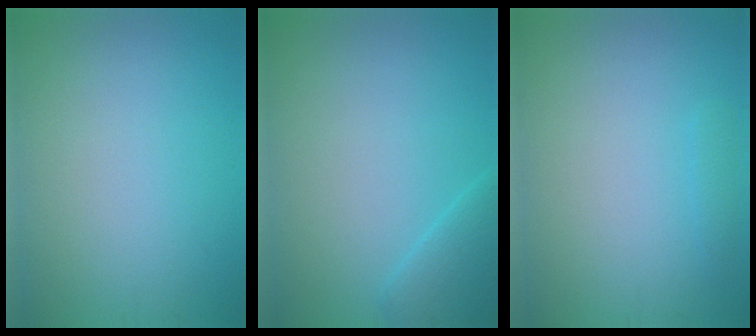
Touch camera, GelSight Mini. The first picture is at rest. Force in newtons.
{"total": 2.2, "press": 2.2, "slide": 0.1}
{"total": 0.7, "press": 0.7, "slide": 0.1}